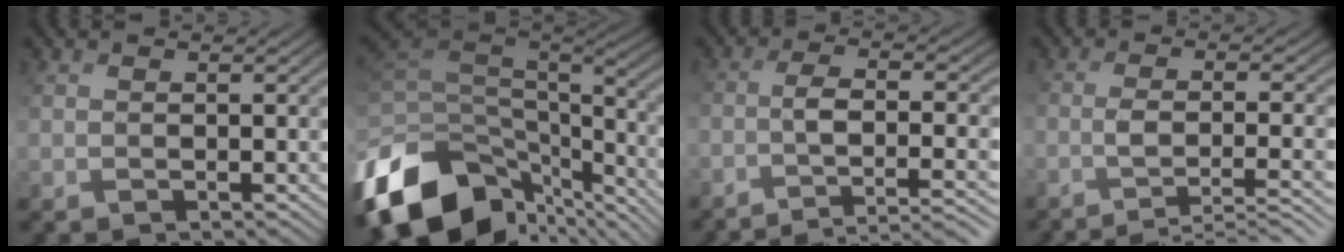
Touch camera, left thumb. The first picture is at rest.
{"total": 16.5, "force": [-7.8, 9.6, 11.0], "torque": [-0.285, -0.021, -0.117]}
{"total": 7.6, "force": [-4.1, 2.0, 6.1], "torque": [-0.093, -0.005, -0.060]}
{"total": 6.9, "force": [-4.1, 1.7, 5.4], "torque": [-0.082, -0.002, -0.063]}